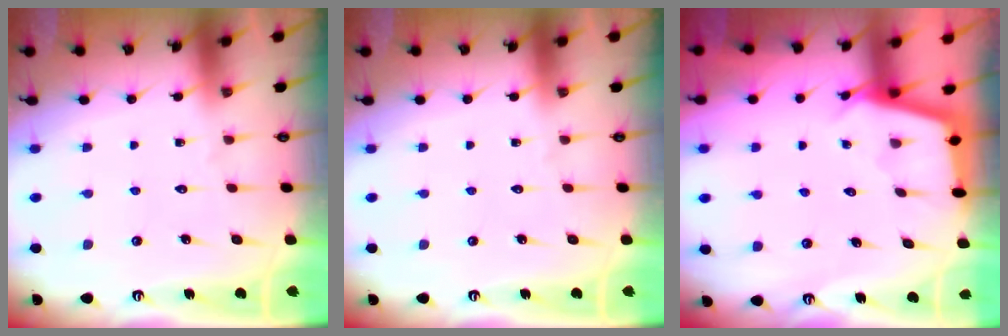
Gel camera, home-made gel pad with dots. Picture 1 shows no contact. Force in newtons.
{"total": 0.0}
{"total": 3.0, "press": 2.9, "slide": 0.3}